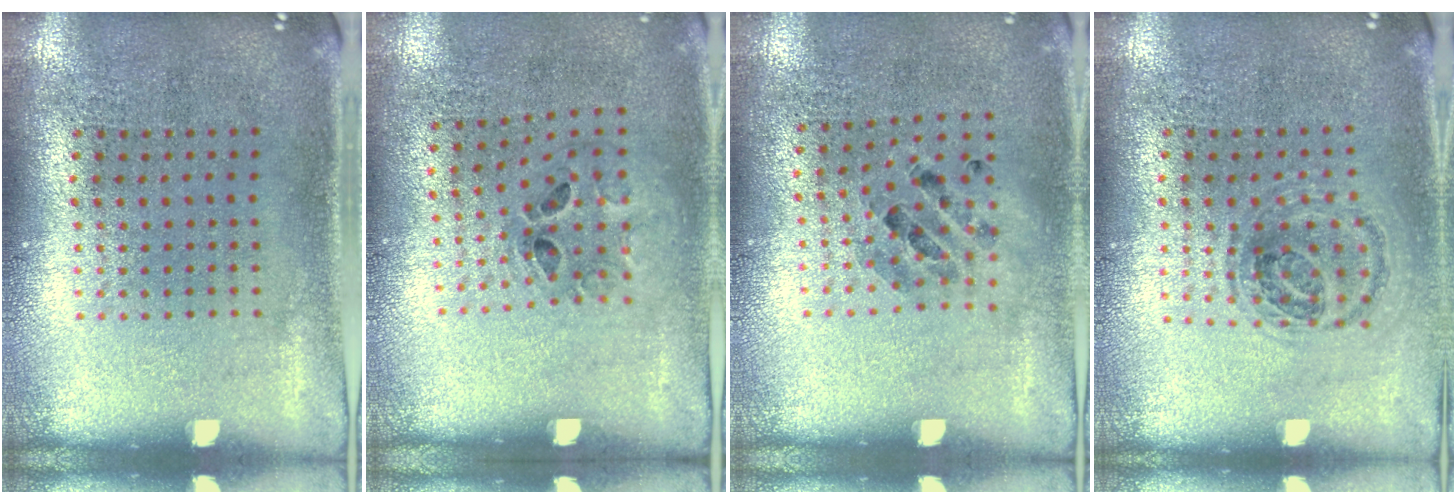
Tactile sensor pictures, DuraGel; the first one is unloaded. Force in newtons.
{"total": 1.3, "press": 0.7, "slide": 1.1}
{"total": 0.9, "press": 0.8, "slide": 0.2}
{"total": 1.1, "press": 1.0, "slide": 0.5}